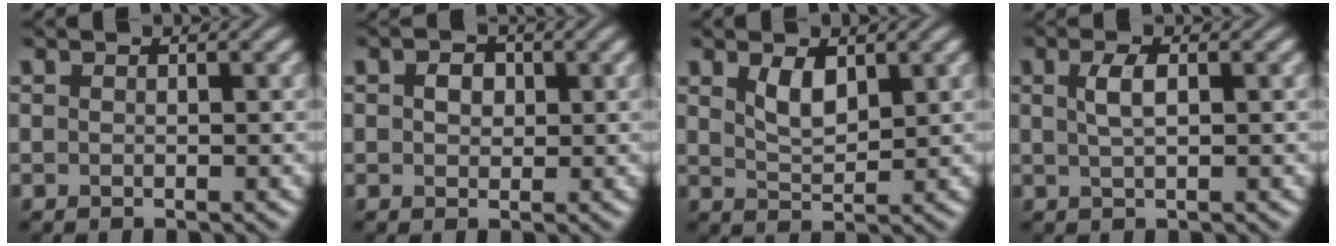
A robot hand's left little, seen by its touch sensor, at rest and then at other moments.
{"total": 1.9, "force": [0.4, 1.4, 1.1], "torque": [-0.020, 0.003, 0.003]}
{"total": 2.5, "force": [1.4, 1.1, 1.8], "torque": [-0.039, -0.004, 0.030]}
{"total": 2.1, "force": [0.6, 0.7, 1.9], "torque": [-0.039, 0.005, 0.011]}